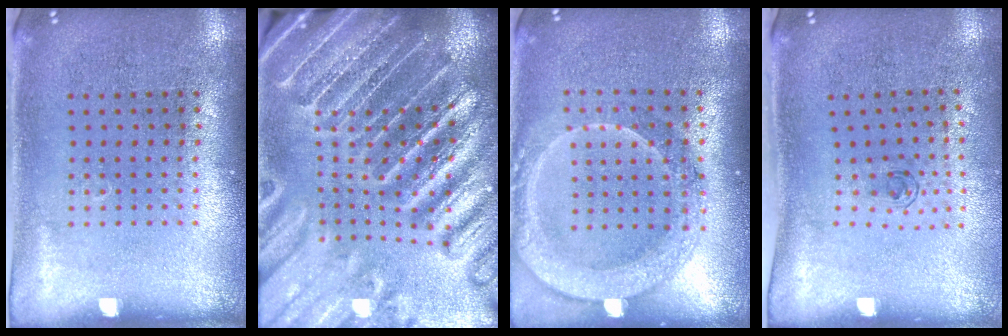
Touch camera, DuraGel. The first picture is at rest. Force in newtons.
{"total": 4.4, "press": 4.1, "slide": 1.5}
{"total": 2.0, "press": 1.8, "slide": 0.7}
{"total": 0.7, "press": 0.2, "slide": 0.6}